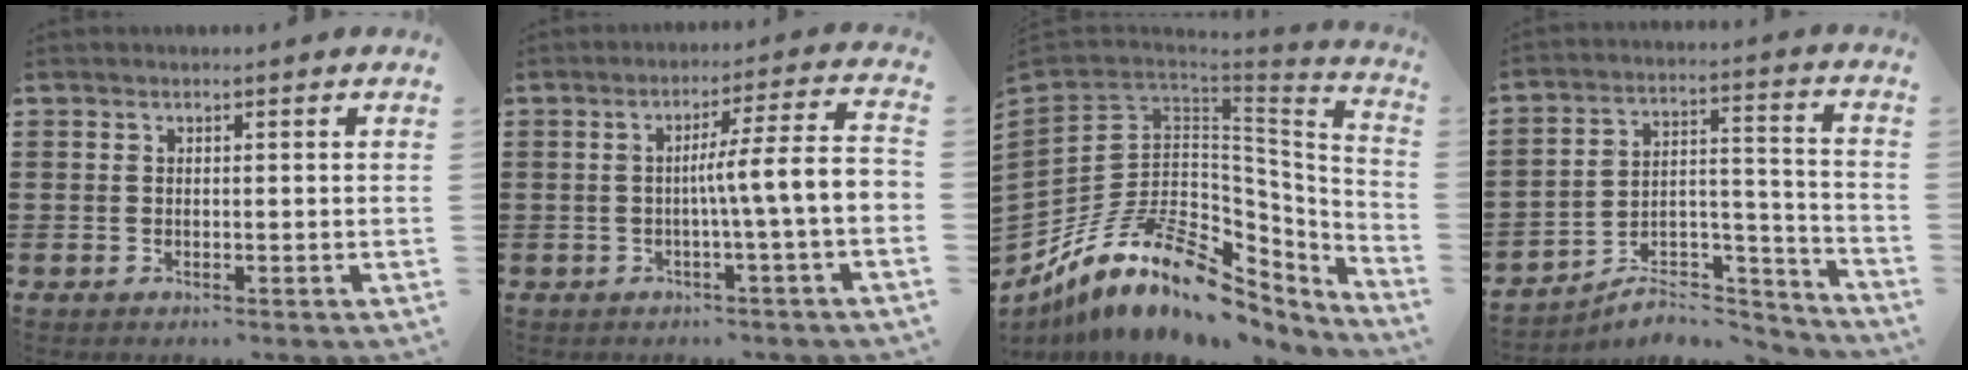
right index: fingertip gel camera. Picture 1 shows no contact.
{"total": 7.4, "force": [-1.3, -0.2, 7.3], "torque": [-0.121, -0.008, -0.028]}
{"total": 18.3, "force": [-7.4, 10.9, 12.6], "torque": [-0.284, 0.020, -0.127]}
{"total": 6.2, "force": [-5.5, 2.1, 1.8], "torque": [-0.026, 0.010, -0.106]}